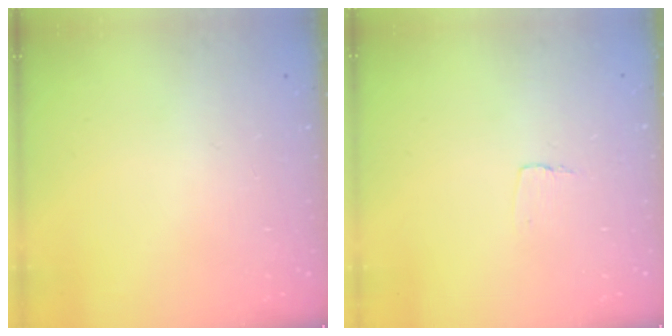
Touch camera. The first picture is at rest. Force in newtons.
{"total": 3.4, "press": 3.4, "slide": 0.3}